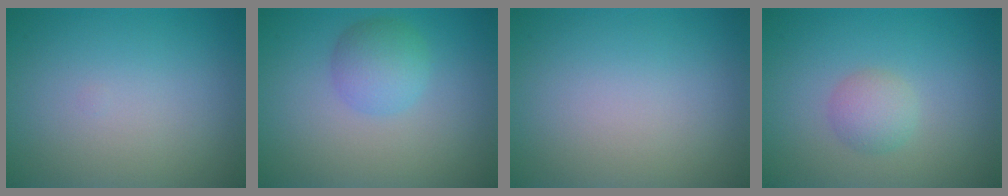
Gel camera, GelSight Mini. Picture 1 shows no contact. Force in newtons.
{"total": 2.9, "press": 2.9, "slide": 0.0}
{"total": 0.0}
{"total": 2.0, "press": 2.0, "slide": 0.0}